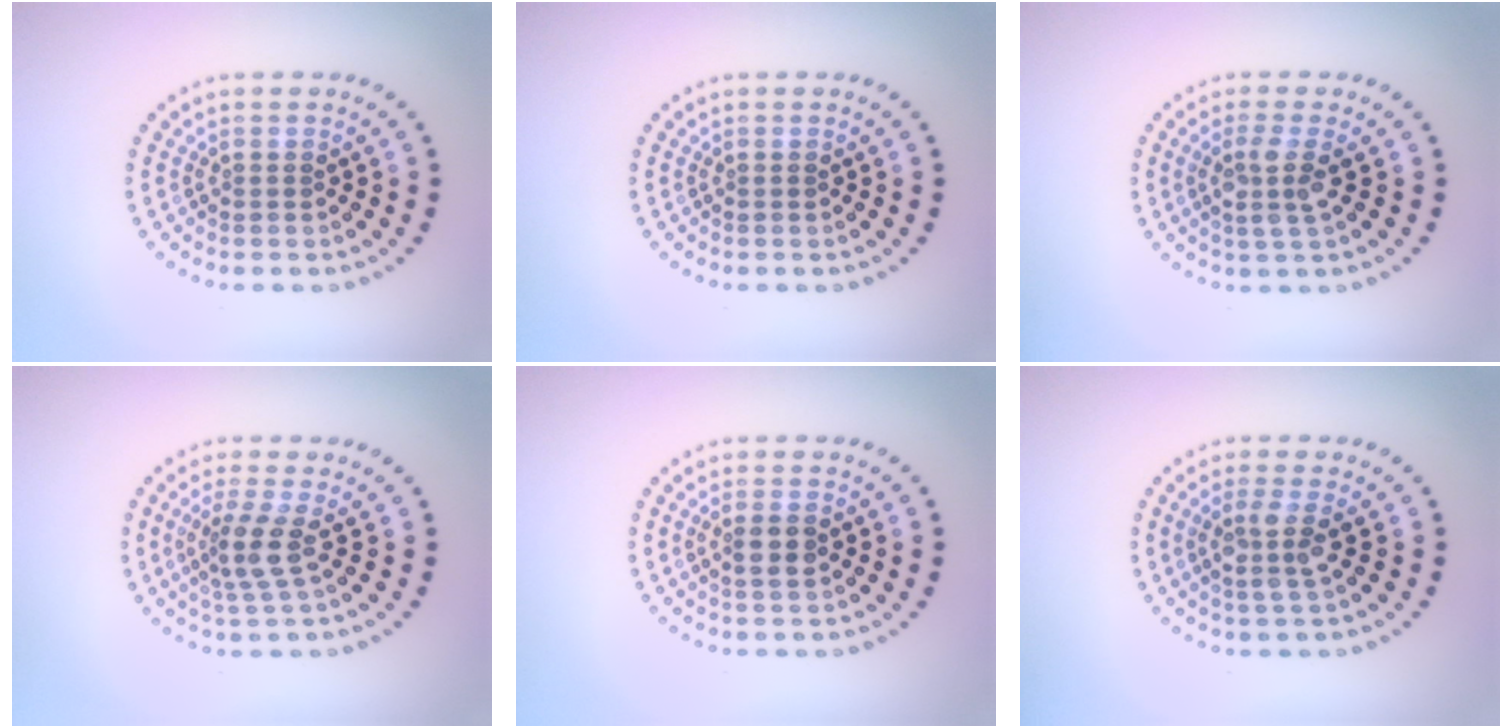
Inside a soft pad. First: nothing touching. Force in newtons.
{"total": 0.0}
{"total": 2.6, "press": 2.2, "slide": 1.5}
{"total": 3.0, "press": 2.2, "slide": 2.0}
{"total": 1.9, "press": 1.8, "slide": 0.5}
{"total": 2.6, "press": 2.2, "slide": 1.5}